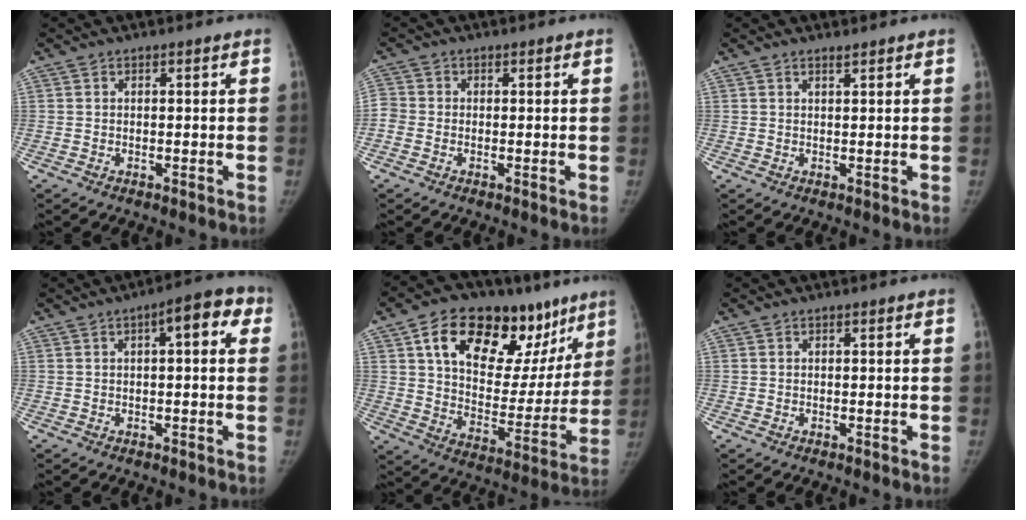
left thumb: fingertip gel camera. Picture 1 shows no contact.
{"total": 2.8, "force": [-0.7, 2.4, 1.3], "torque": [-0.024, 0.002, -0.020]}
{"total": 0.8, "force": [0.7, 0.1, 0.3], "torque": [-0.005, -0.005, 0.013]}
{"total": 7.5, "force": [2.3, 2.7, 6.6], "torque": [-0.072, 0.019, 0.020]}
{"total": 27.8, "force": [14.3, 15.2, 18.3], "torque": [-0.226, -0.009, 0.227]}
{"total": 0.0}